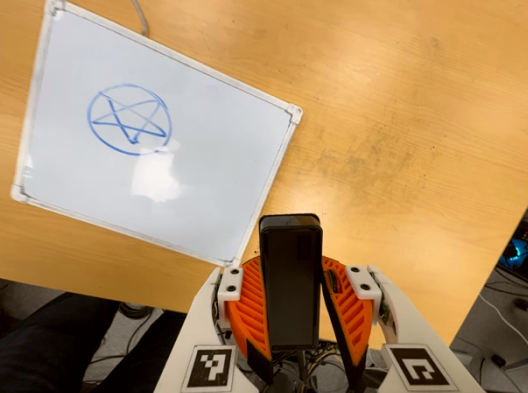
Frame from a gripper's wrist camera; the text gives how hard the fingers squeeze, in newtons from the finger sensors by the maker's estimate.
{"total": 6.5, "left": 5.8, "right": 7.1}